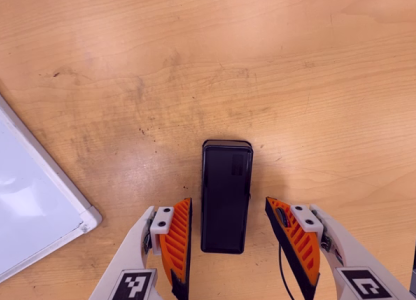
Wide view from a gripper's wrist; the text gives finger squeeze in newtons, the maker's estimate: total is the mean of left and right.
{"total": 0.0}